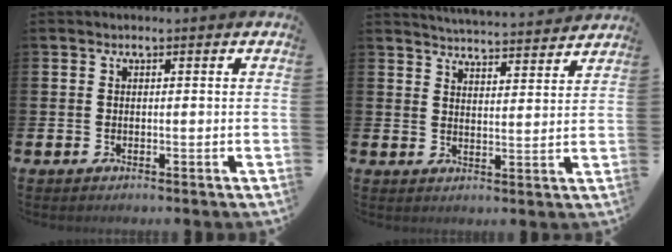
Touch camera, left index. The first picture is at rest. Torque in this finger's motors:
{"motor_torque": [1.03, -1.11, 0.25, 0.06]}